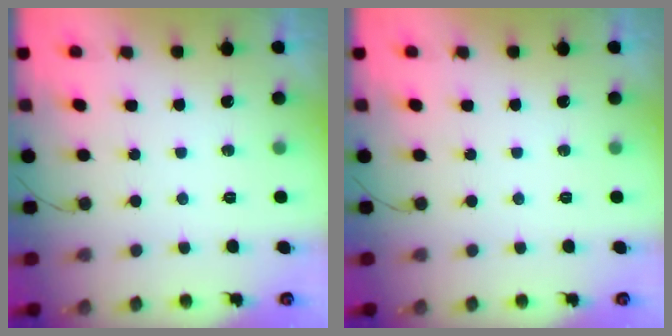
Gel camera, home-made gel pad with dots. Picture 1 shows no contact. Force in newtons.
{"total": 0.0}